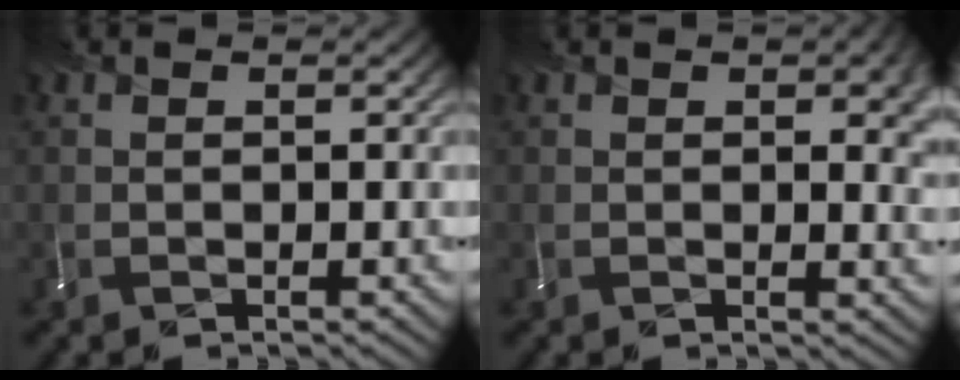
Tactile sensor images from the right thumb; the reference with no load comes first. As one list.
[{"total": 4.7, "force": [1.5, 2.2, 3.9], "torque": [-0.046, -0.001, 0.029]}]